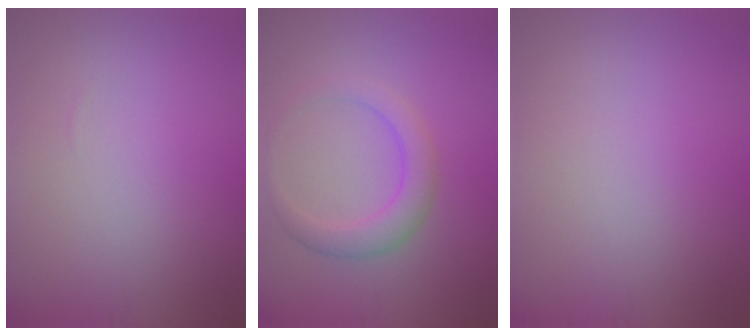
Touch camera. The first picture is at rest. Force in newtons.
{"total": 3.1, "press": 3.1, "slide": 0.1}
{"total": 0.0}